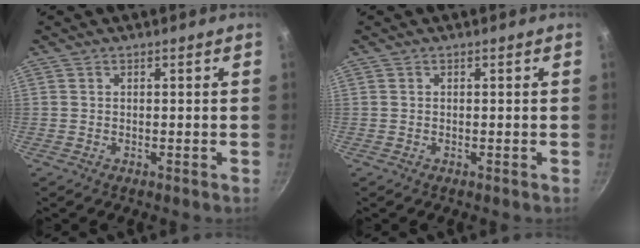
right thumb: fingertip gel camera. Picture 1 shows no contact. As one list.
[{"total": 0.0}]